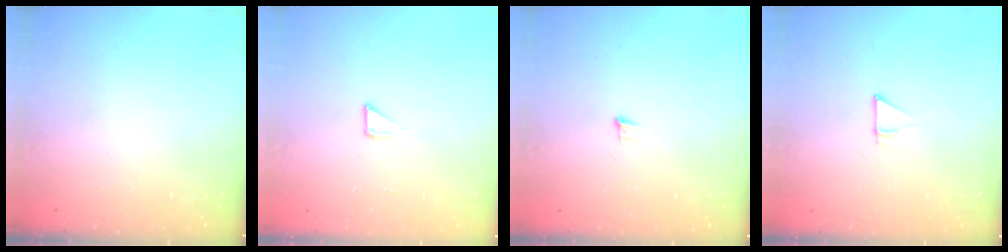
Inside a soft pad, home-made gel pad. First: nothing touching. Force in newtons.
{"total": 3.7, "press": 3.7, "slide": 0.4}
{"total": 3.9, "press": 3.8, "slide": 0.9}
{"total": 4.9, "press": 4.9, "slide": 0.3}